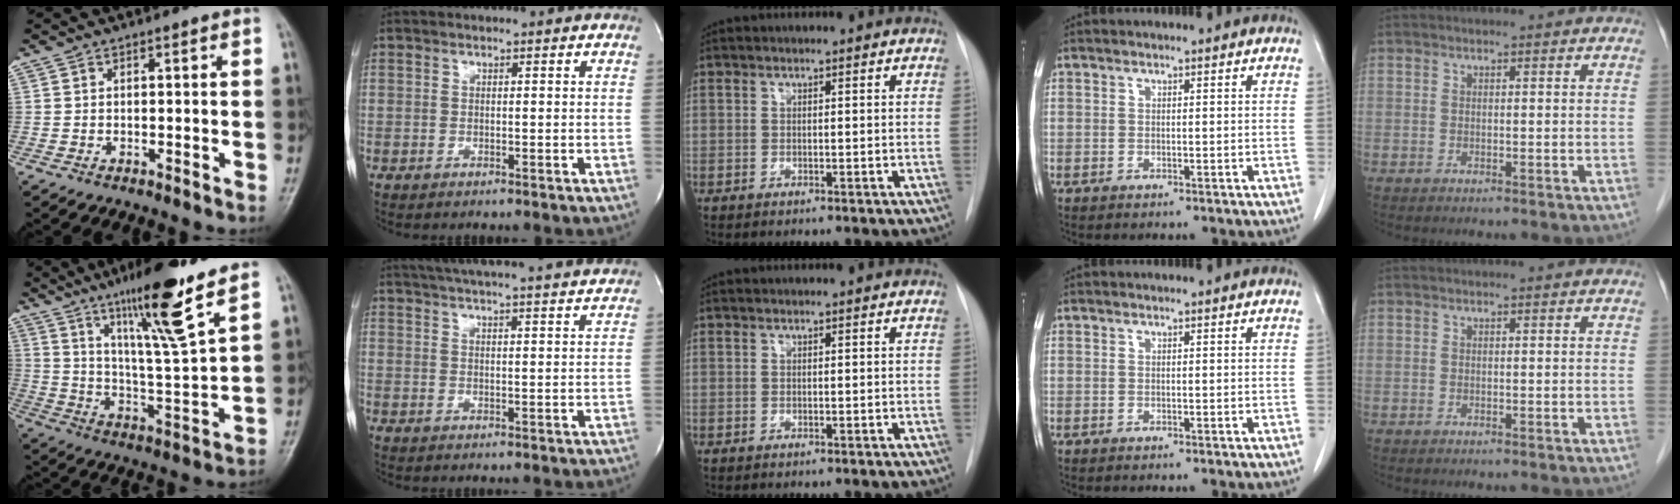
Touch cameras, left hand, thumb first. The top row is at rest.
{"thumb": {"total": 17.0, "force": [10.9, 1.1, 13.0], "torque": [-0.215, -0.059, 0.188]}, "index": {"total": 20.7, "force": [18.8, 0.6, 8.5], "torque": [-0.143, 0.009, 0.247]}}